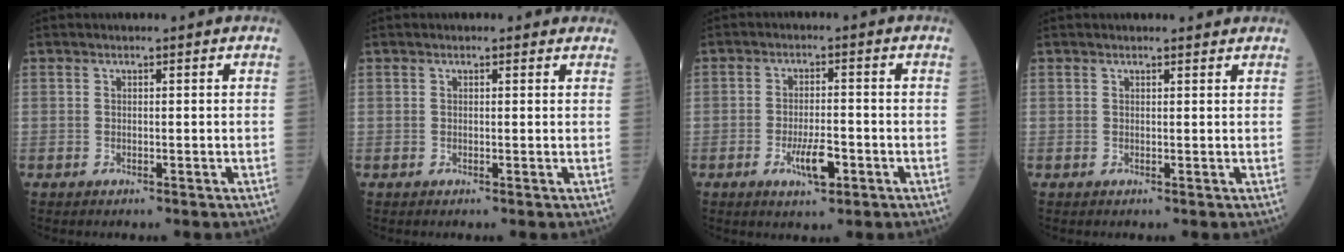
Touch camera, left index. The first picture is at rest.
{"total": 1.2, "force": [0.9, 0.7, 0.4], "torque": [-0.001, 0.006, 0.005]}
{"total": 4.6, "force": [-2.0, 1.4, 3.9], "torque": [-0.073, 0.000, -0.032]}
{"total": 2.7, "force": [2.6, 0.5, 0.7], "torque": [-0.009, 0.012, 0.026]}